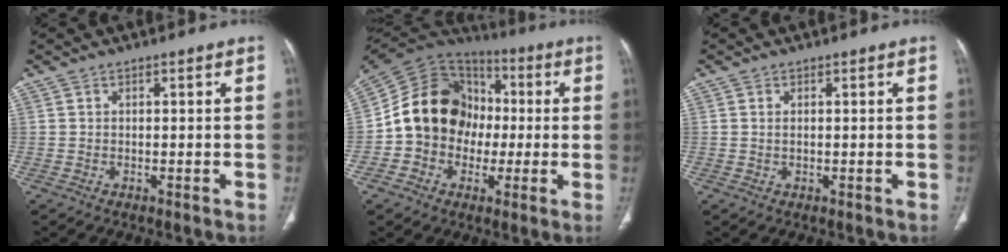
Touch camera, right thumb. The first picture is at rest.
{"total": 17.7, "force": [-0.9, 14.9, 9.5], "torque": [-0.138, 0.036, -0.021]}
{"total": 0.7, "force": [0.2, 0.4, 0.6], "torque": [-0.015, 0.001, 0.005]}